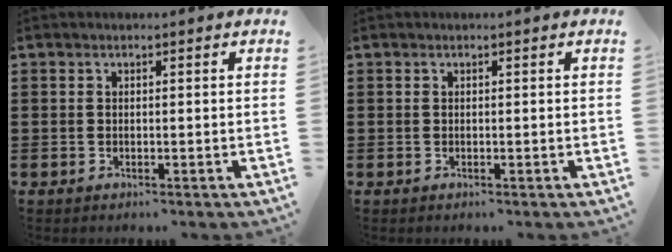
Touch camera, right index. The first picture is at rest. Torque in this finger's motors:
{"motor_torque": [-0.05, -0.01, 0.00, -0.01]}